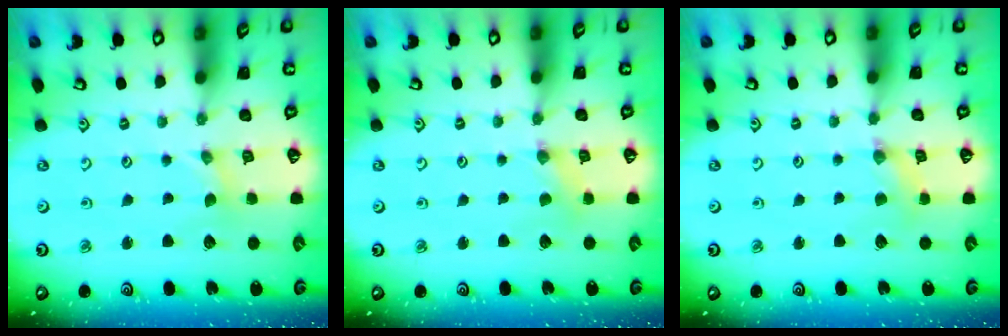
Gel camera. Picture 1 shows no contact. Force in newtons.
{"total": 1.6, "press": 1.6, "slide": 0.3}
{"total": 2.5, "press": 2.5, "slide": 0.3}